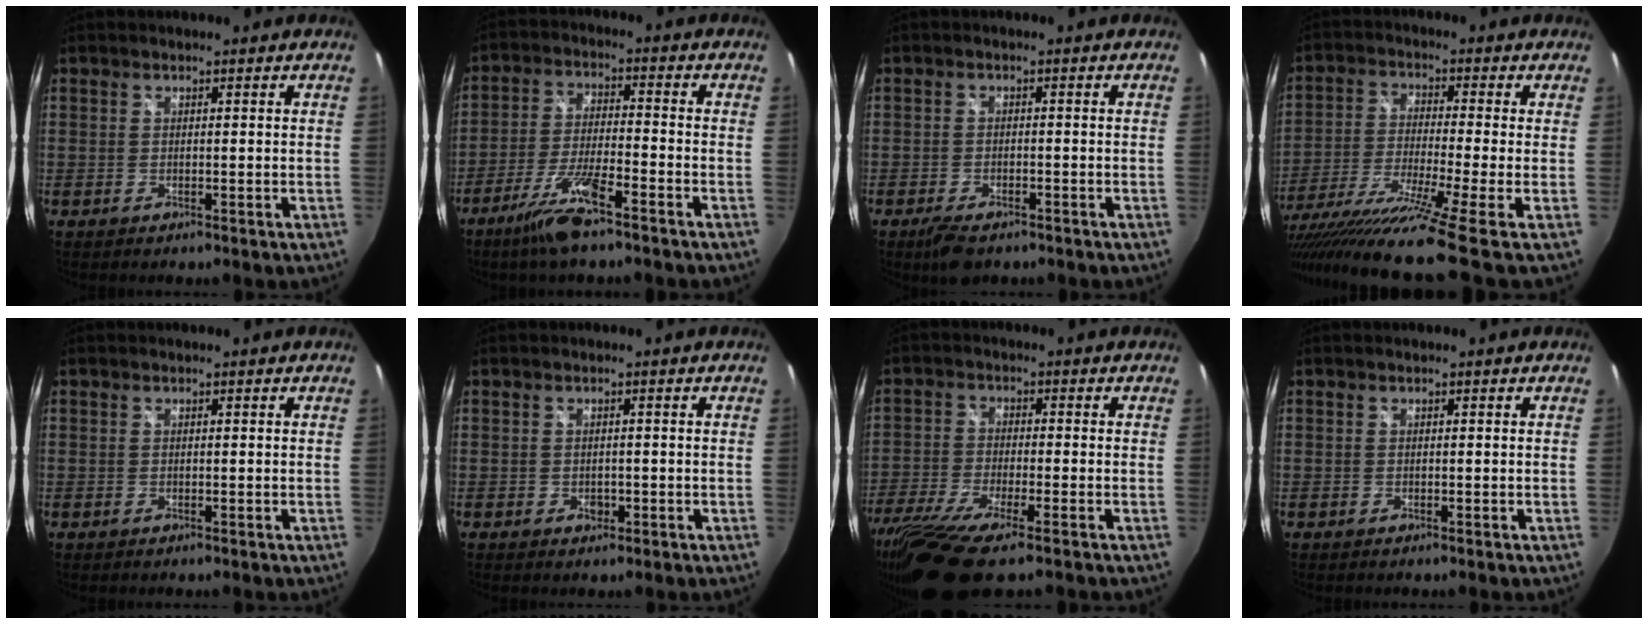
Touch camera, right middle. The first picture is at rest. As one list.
[{"total": 9.7, "force": [-6.7, 1.2, 6.9], "torque": [-0.148, -0.011, -0.124]}, {"total": 4.4, "force": [-3.1, 1.8, 2.6], "torque": [-0.058, -0.011, -0.051]}, {"total": 17.1, "force": [-13.0, -2.5, 10.8], "torque": [-0.198, -0.071, -0.225]}, {"total": 0.0}, {"total": 1.5, "force": [-0.6, 1.3, 0.7], "torque": [-0.008, -0.002, -0.008]}, {"total": 14.6, "force": [-10.4, 2.3, 10.0], "torque": [-0.219, -0.057, -0.192]}, {"total": 0.0}]